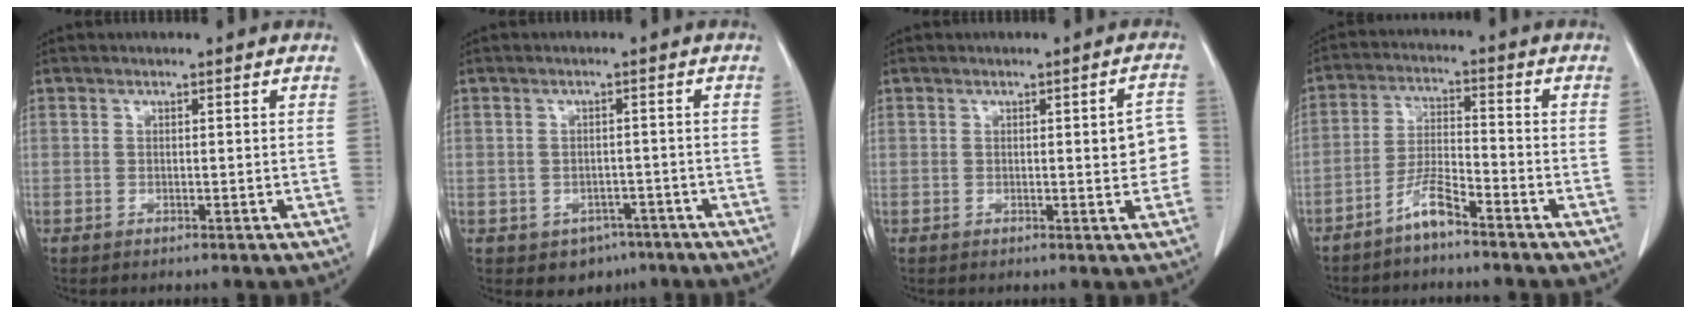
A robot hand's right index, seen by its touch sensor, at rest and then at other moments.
{"total": 4.1, "force": [-2.6, 3.0, 1.0], "torque": [-0.005, 0.007, -0.028]}
{"total": 5.0, "force": [-0.1, 1.3, 4.8], "torque": [-0.046, 0.010, -0.005]}
{"total": 5.0, "force": [-4.0, 0.4, 3.0], "torque": [-0.066, -0.002, -0.079]}